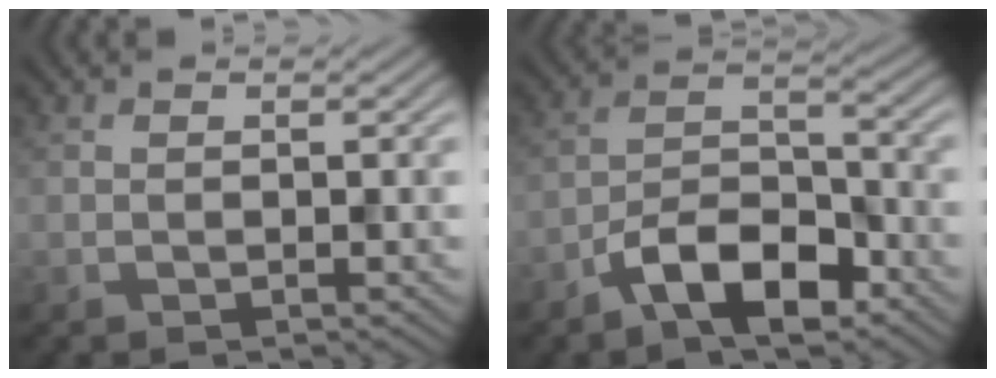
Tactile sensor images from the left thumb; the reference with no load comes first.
{"total": 8.1, "force": [-5.2, 3.4, 5.3], "torque": [-0.089, 0.011, -0.112]}